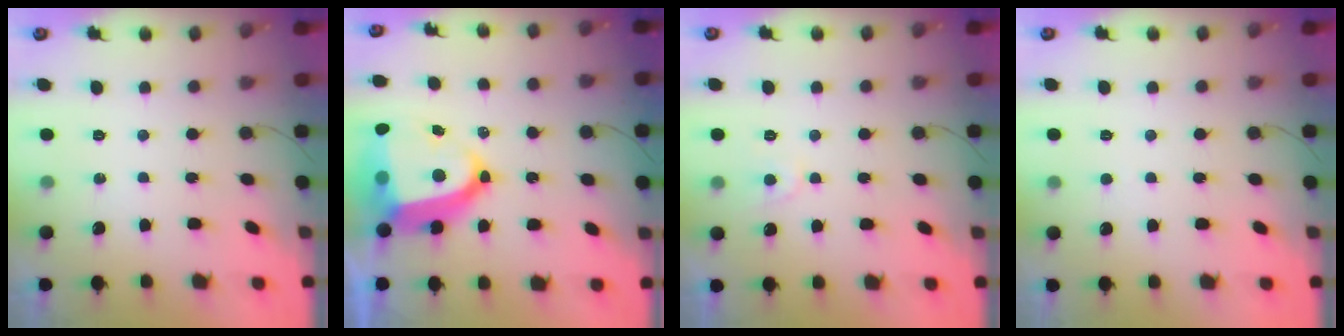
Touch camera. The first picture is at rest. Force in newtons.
{"total": 19.6, "press": 19.5, "slide": 2.4}
{"total": 6.4, "press": 6.4, "slide": 0.4}
{"total": 2.2, "press": 2.2, "slide": 0.2}